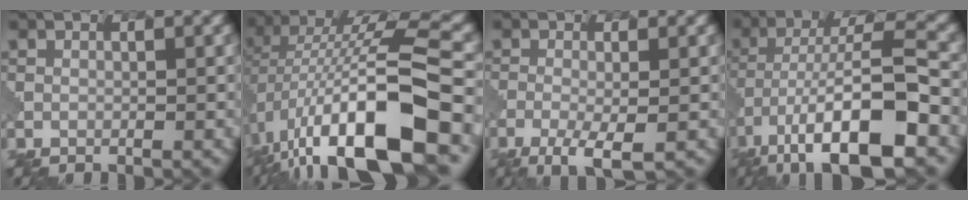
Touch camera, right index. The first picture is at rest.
{"total": 13.6, "force": [-5.4, 4.2, 11.7], "torque": [-0.214, 0.016, -0.083]}
{"total": 3.5, "force": [-2.1, 0.6, 2.7], "torque": [-0.057, -0.005, -0.037]}
{"total": 11.5, "force": [-6.6, 2.5, 9.1], "torque": [-0.165, 0.008, -0.108]}